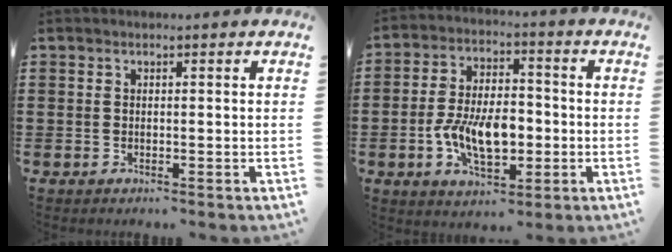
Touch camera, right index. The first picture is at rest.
{"total": 9.3, "force": [-2.1, 5.1, 7.5], "torque": [-0.147, -0.001, -0.046]}